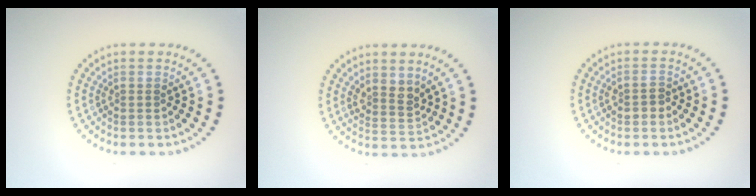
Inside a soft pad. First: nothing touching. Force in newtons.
{"total": 2.2, "press": 1.8, "slide": 1.3}
{"total": 1.4, "press": 1.4, "slide": 0.3}